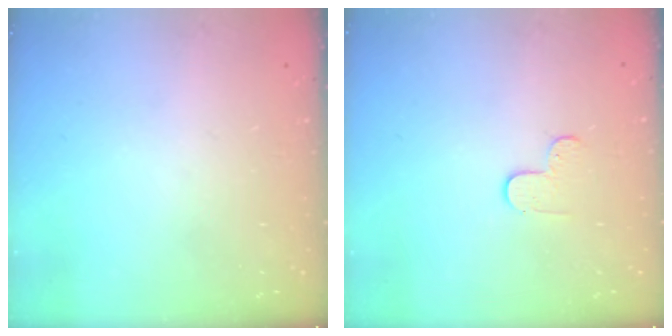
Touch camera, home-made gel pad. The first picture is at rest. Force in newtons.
{"total": 4.2, "press": 4.1, "slide": 0.5}